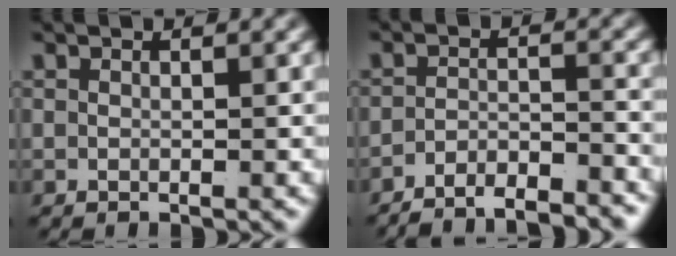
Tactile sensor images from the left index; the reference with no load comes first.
{"total": 5.8, "force": [-5.5, 1.1, 1.4], "torque": [-0.014, -0.021, -0.089]}